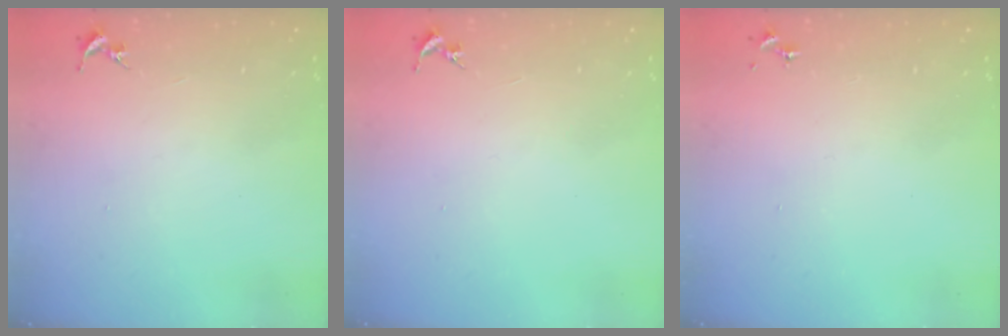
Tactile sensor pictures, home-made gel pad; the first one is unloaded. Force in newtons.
{"total": 0.0}
{"total": 0.0}